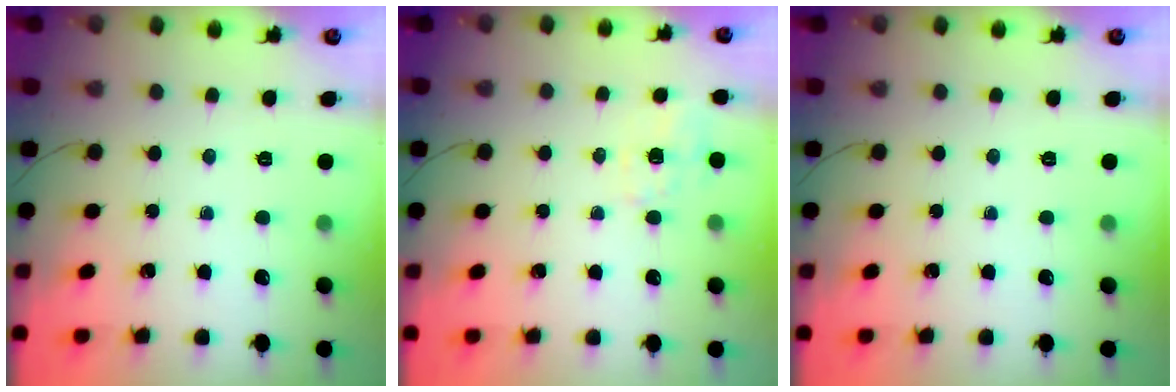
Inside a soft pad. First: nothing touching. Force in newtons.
{"total": 4.9, "press": 4.5, "slide": 1.9}
{"total": 0.0}